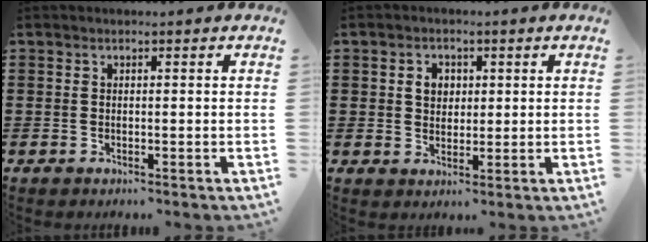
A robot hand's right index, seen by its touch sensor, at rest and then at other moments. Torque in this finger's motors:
{"motor_torque": [0.67, -0.02, 0.10, 0.02]}